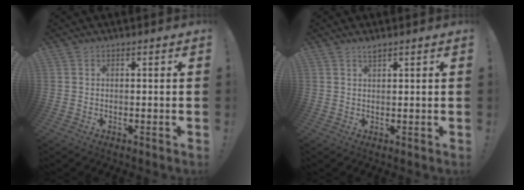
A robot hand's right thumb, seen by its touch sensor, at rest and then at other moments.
{"total": 1.7, "force": [1.5, 0.1, 0.9], "torque": [-0.017, -0.005, 0.026]}